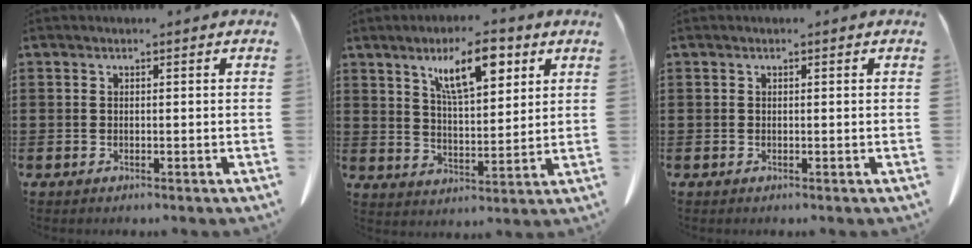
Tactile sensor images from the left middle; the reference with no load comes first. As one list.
[{"total": 9.8, "force": [5.9, 3.2, 7.2], "torque": [-0.129, -0.014, 0.099]}, {"total": 0.0}]